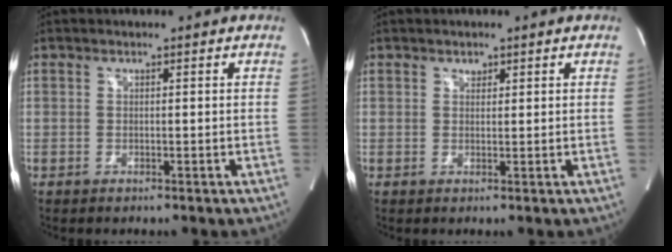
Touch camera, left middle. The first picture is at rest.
{"total": 1.0, "force": [0.7, 0.5, 0.4], "torque": [-0.009, -0.006, 0.012]}